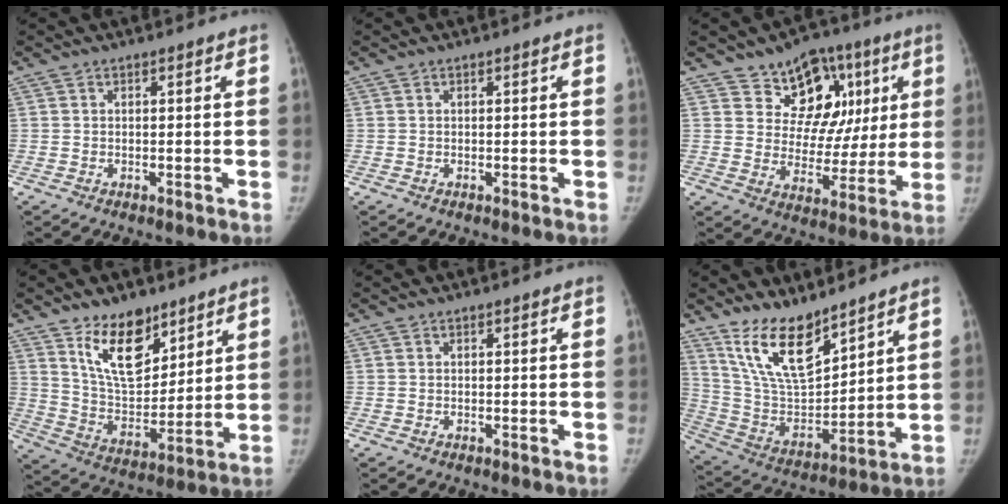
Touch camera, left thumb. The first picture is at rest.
{"total": 0.0}
{"total": 16.0, "force": [7.6, 11.4, 8.4], "torque": [-0.048, -0.017, 0.116]}
{"total": 14.7, "force": [9.4, 7.7, 8.3], "torque": [-0.094, -0.072, 0.178]}
{"total": 0.0}
{"total": 16.0, "force": [11.6, 6.0, 9.2], "torque": [-0.131, -0.073, 0.235]}